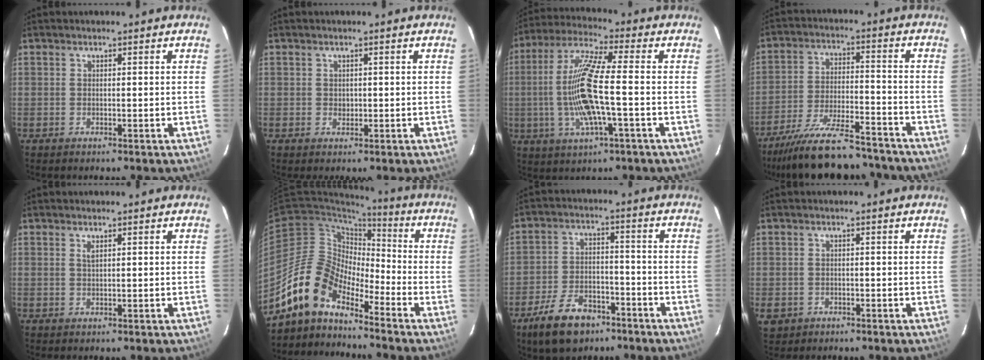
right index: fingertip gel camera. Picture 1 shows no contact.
{"total": 1.0, "force": [0.1, 1.0, 0.3], "torque": [-0.001, 0.002, 0.003]}
{"total": 14.2, "force": [-2.1, 1.7, 13.9], "torque": [-0.279, -0.001, -0.042]}
{"total": 19.7, "force": [-17.3, 4.3, 8.2], "torque": [-0.164, -0.018, -0.259]}
{"total": 0.9, "force": [0.5, 0.1, 0.7], "torque": [-0.015, 0.001, 0.010]}
{"total": 12.9, "force": [-10.3, 5.4, 5.6], "torque": [-0.102, 0.019, -0.210]}
{"total": 11.9, "force": [-7.8, 6.5, 6.2], "torque": [-0.145, 0.006, -0.128]}
{"total": 4.0, "force": [-1.2, 3.6, 1.3], "torque": [-0.035, -0.002, -0.012]}